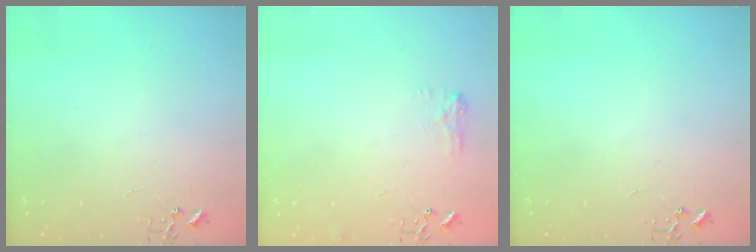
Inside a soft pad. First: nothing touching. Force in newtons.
{"total": 7.4, "press": 7.4, "slide": 0.5}
{"total": 0.0}